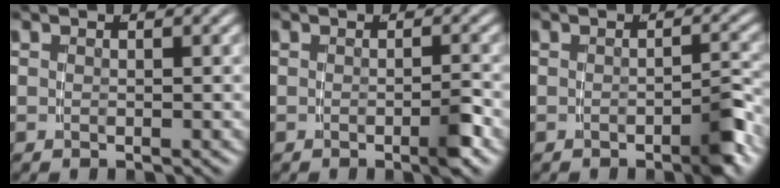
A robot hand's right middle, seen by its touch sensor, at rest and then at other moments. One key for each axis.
{"total": 1.5, "fx": -0.9, "fy": 0.0, "fz": 1.3, "tx": -0.019, "ty": 0.003, "tz": -0.019}
{"total": 2.2, "fx": -1.4, "fy": 0.3, "fz": 1.7, "tx": -0.024, "ty": 0.000, "tz": -0.027}